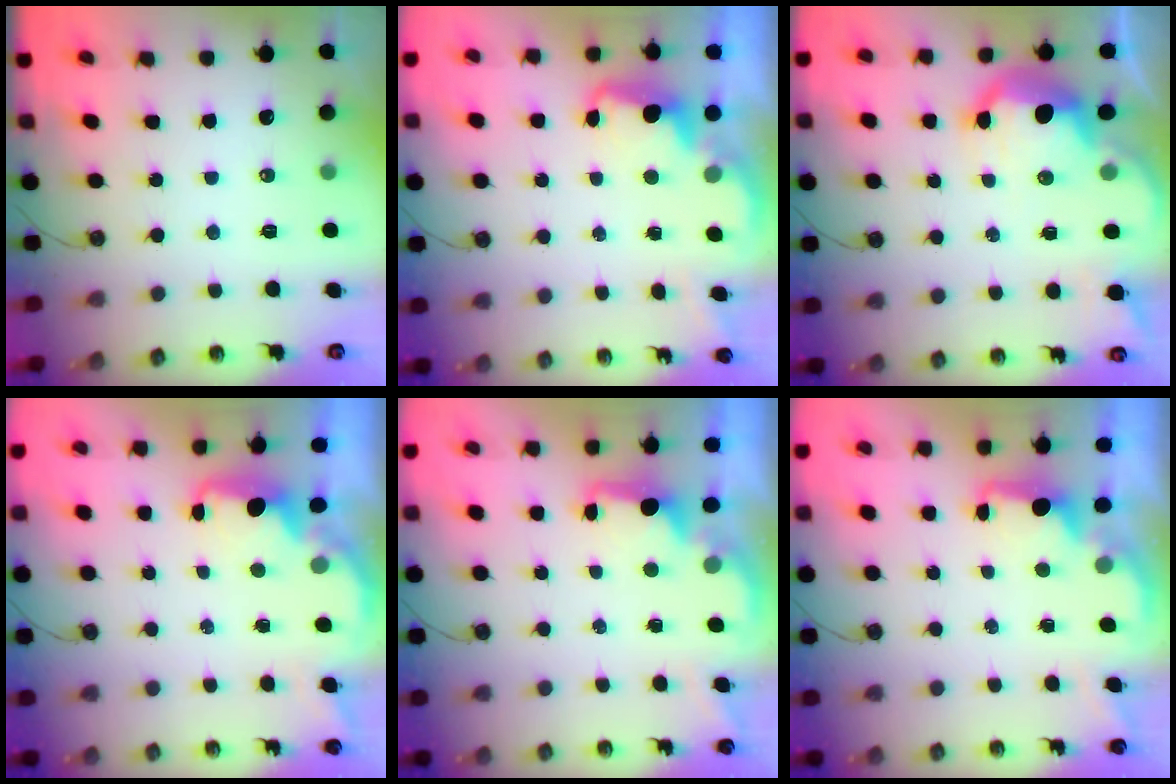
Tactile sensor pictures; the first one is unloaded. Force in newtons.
{"total": 2.6, "press": 2.5, "slide": 0.6}
{"total": 11.4, "press": 11.4, "slide": 0.9}
{"total": 2.3, "press": 2.1, "slide": 0.9}
{"total": 1.6, "press": 1.5, "slide": 0.6}
{"total": 1.6, "press": 1.4, "slide": 0.8}